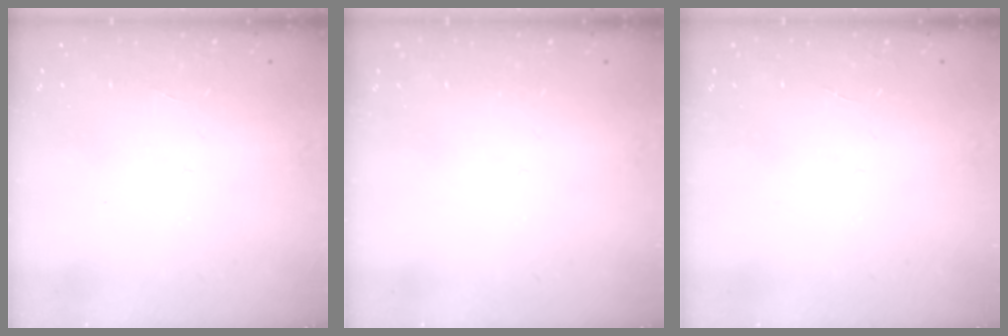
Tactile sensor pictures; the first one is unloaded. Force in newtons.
{"total": 0.0}
{"total": 0.0}